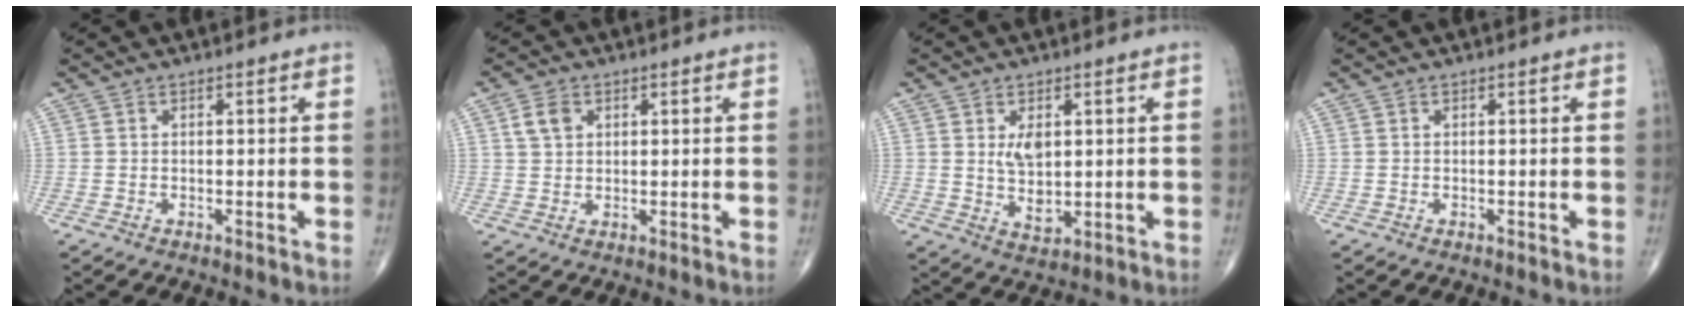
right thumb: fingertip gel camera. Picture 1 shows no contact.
{"total": 3.7, "force": [1.4, 2.7, 2.1], "torque": [-0.031, 0.000, 0.028]}
{"total": 5.8, "force": [1.5, 3.4, 4.4], "torque": [-0.061, -0.019, 0.034]}
{"total": 0.0}